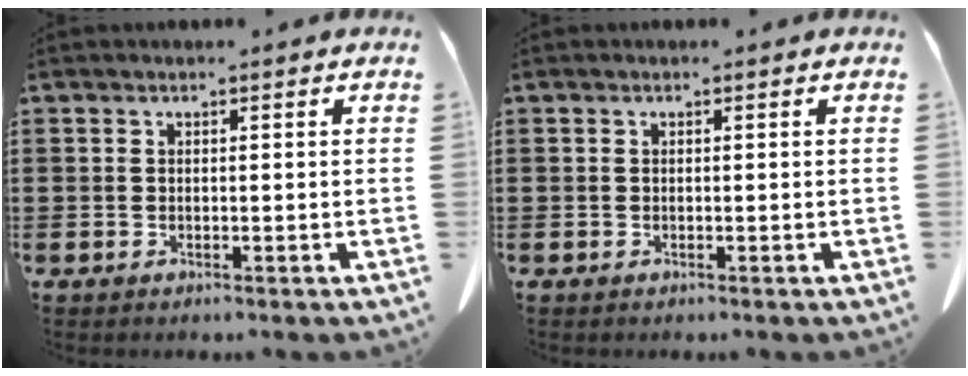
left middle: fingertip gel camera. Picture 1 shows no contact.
{"total": 0.0}